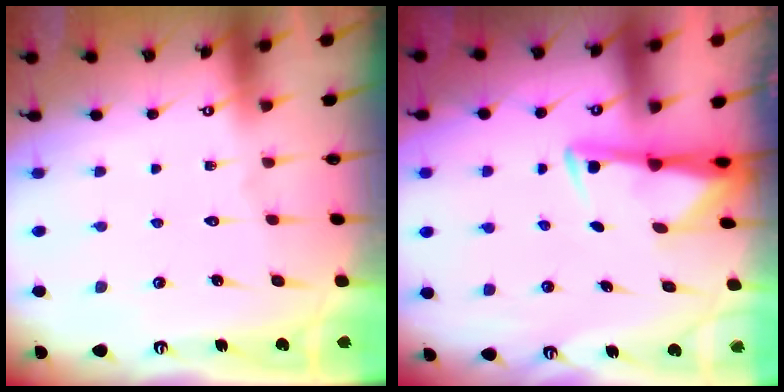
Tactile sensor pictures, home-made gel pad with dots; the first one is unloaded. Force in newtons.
{"total": 2.8, "press": 2.7, "slide": 0.6}